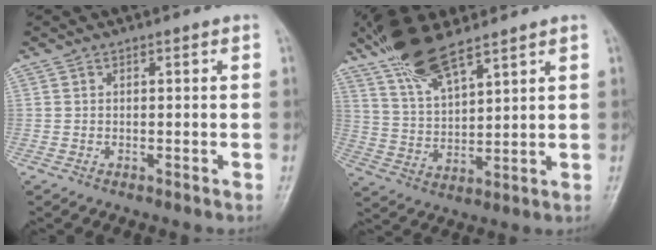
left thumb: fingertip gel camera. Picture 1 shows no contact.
{"total": 11.5, "force": [8.8, 3.2, 6.7], "torque": [-0.123, -0.035, 0.180]}